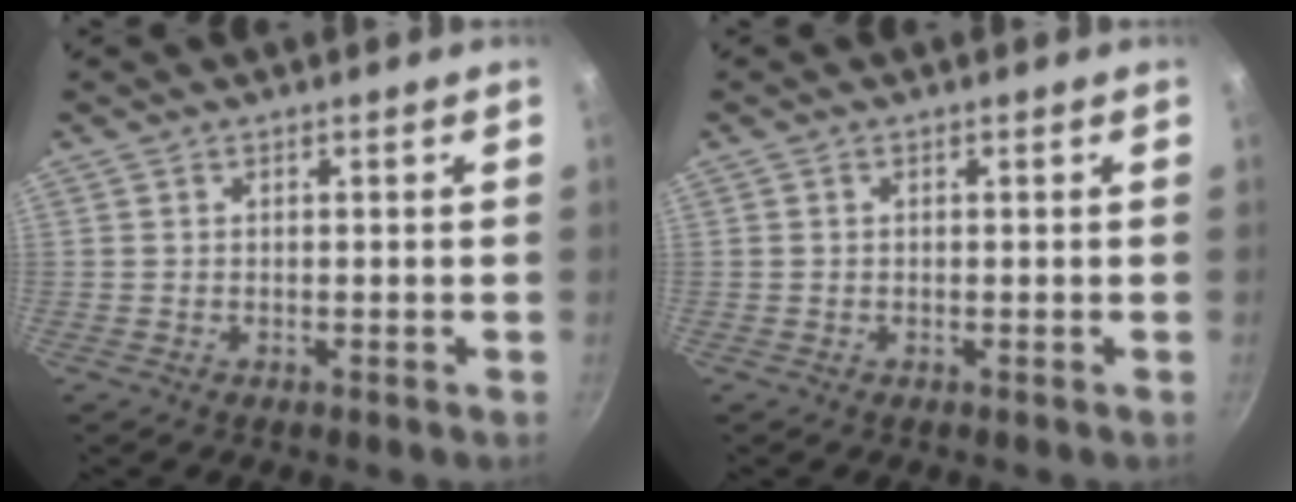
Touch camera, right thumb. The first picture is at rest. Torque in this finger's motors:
{"motor_torque": [-0.29, 0.04, 0.28, -0.05, -0.01]}